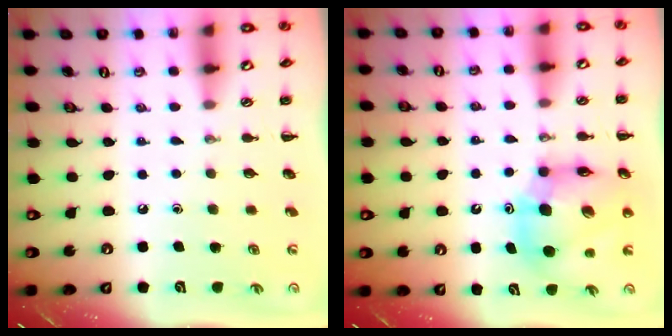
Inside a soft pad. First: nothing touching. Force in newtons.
{"total": 12.9, "press": 12.3, "slide": 3.9}